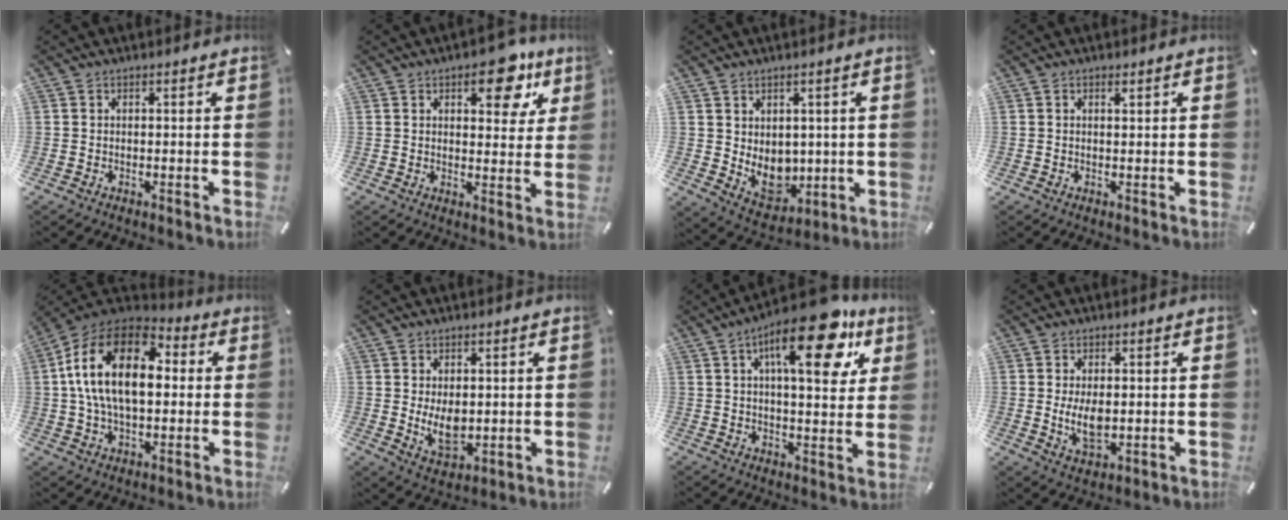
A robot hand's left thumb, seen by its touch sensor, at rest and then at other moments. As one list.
[{"total": 11.3, "force": [6.0, 5.8, 7.5], "torque": [-0.072, -0.031, 0.094]}, {"total": 8.6, "force": [1.0, 7.4, 4.4], "torque": [-0.059, -0.017, 0.027]}, {"total": 0.6, "force": [0.4, 0.2, 0.4], "torque": [-0.008, -0.001, 0.007]}, {"total": 19.8, "force": [2.9, 12.2, 15.3], "torque": [-0.318, 0.002, 0.042]}, {"total": 7.0, "force": [0.4, 4.8, 5.2], "torque": [-0.103, -0.009, 0.007]}, {"total": 19.5, "force": [9.6, 7.2, 15.3], "torque": [-0.226, -0.037, 0.147]}, {"total": 6.2, "force": [0.2, 3.6, 5.1], "torque": [-0.107, -0.009, -0.005]}]